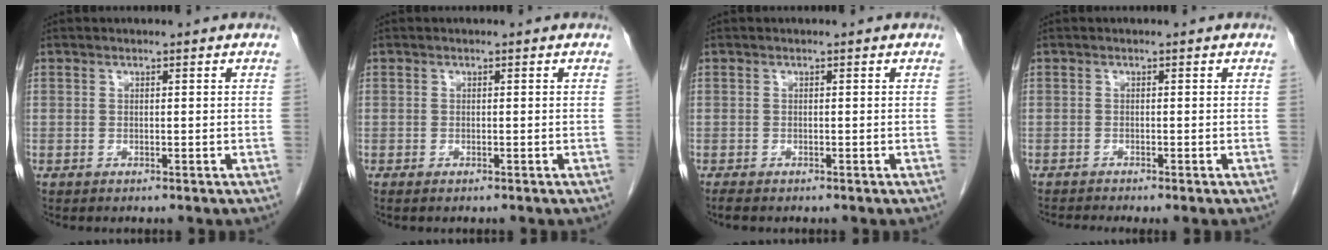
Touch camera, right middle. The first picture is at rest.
{"total": 0.5, "force": [-0.4, 0.1, 0.4], "torque": [-0.010, -0.003, -0.004]}
{"total": 1.3, "force": [-1.0, 0.3, 0.6], "torque": [-0.020, -0.006, -0.015]}
{"total": 2.4, "force": [-2.1, -0.5, 1.0], "torque": [-0.010, -0.001, -0.033]}